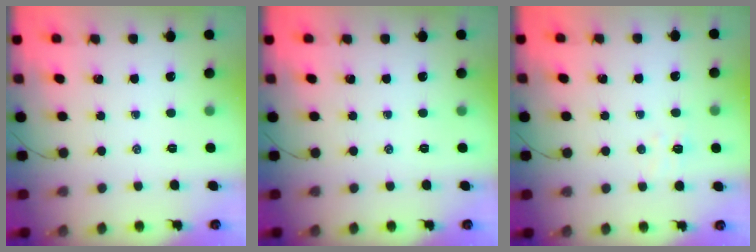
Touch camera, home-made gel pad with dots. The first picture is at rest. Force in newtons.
{"total": 0.0}
{"total": 4.1, "press": 4.0, "slide": 0.8}